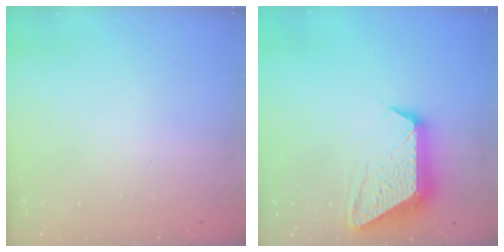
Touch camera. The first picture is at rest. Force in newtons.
{"total": 12.8, "press": 12.8, "slide": 1.1}